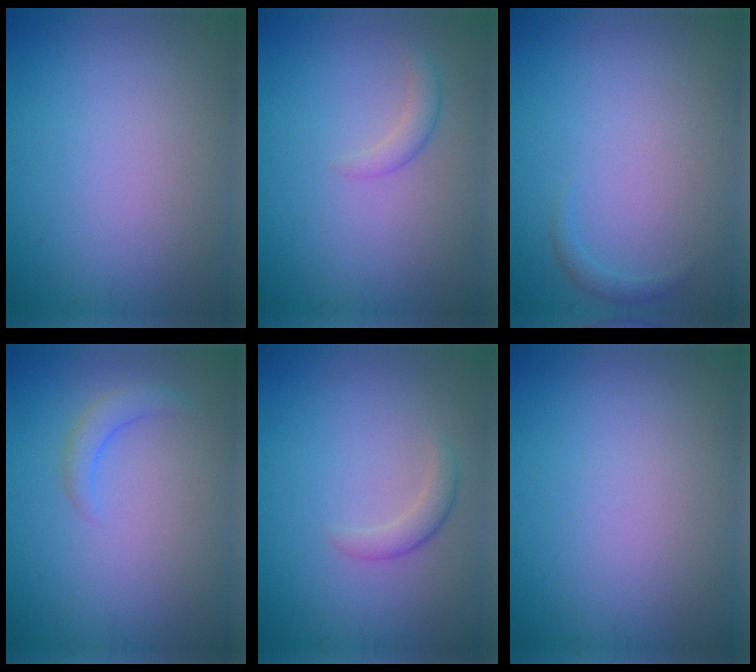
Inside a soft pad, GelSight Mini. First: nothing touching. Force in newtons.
{"total": 1.4, "press": 1.3, "slide": 0.1}
{"total": 0.8, "press": 0.8, "slide": 0.0}
{"total": 1.7, "press": 1.7, "slide": 0.3}
{"total": 1.6, "press": 1.6, "slide": 0.1}
{"total": 0.0}